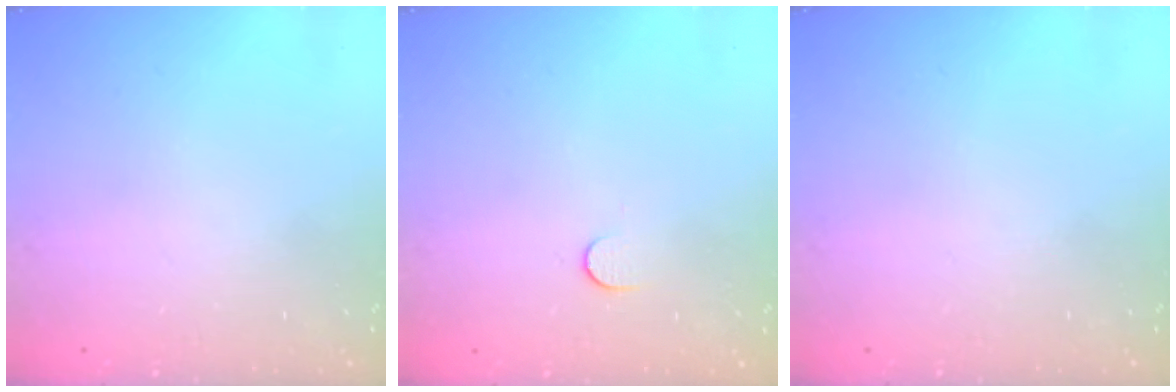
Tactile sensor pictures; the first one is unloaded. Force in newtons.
{"total": 4.1, "press": 4.1, "slide": 0.4}
{"total": 0.0}